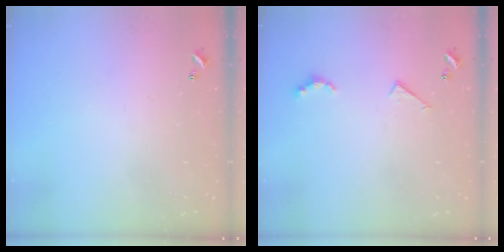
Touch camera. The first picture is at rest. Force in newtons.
{"total": 3.8, "press": 3.8, "slide": 0.6}